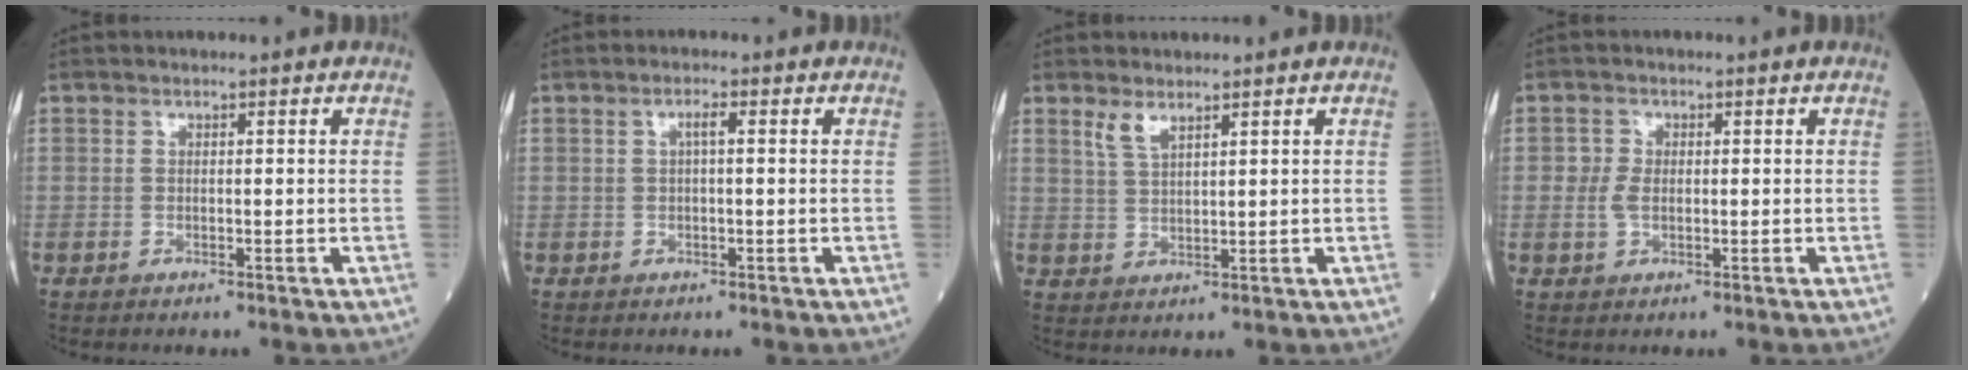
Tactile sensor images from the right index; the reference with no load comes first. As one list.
[{"total": 1.5, "force": [0.3, 0.2, 1.4], "torque": [-0.023, 0.005, 0.003]}, {"total": 2.4, "force": [1.8, 0.5, 1.5], "torque": [-0.039, -0.002, 0.041]}, {"total": 2.2, "force": [-0.1, 1.6, 1.5], "torque": [-0.034, 0.003, -0.003]}]